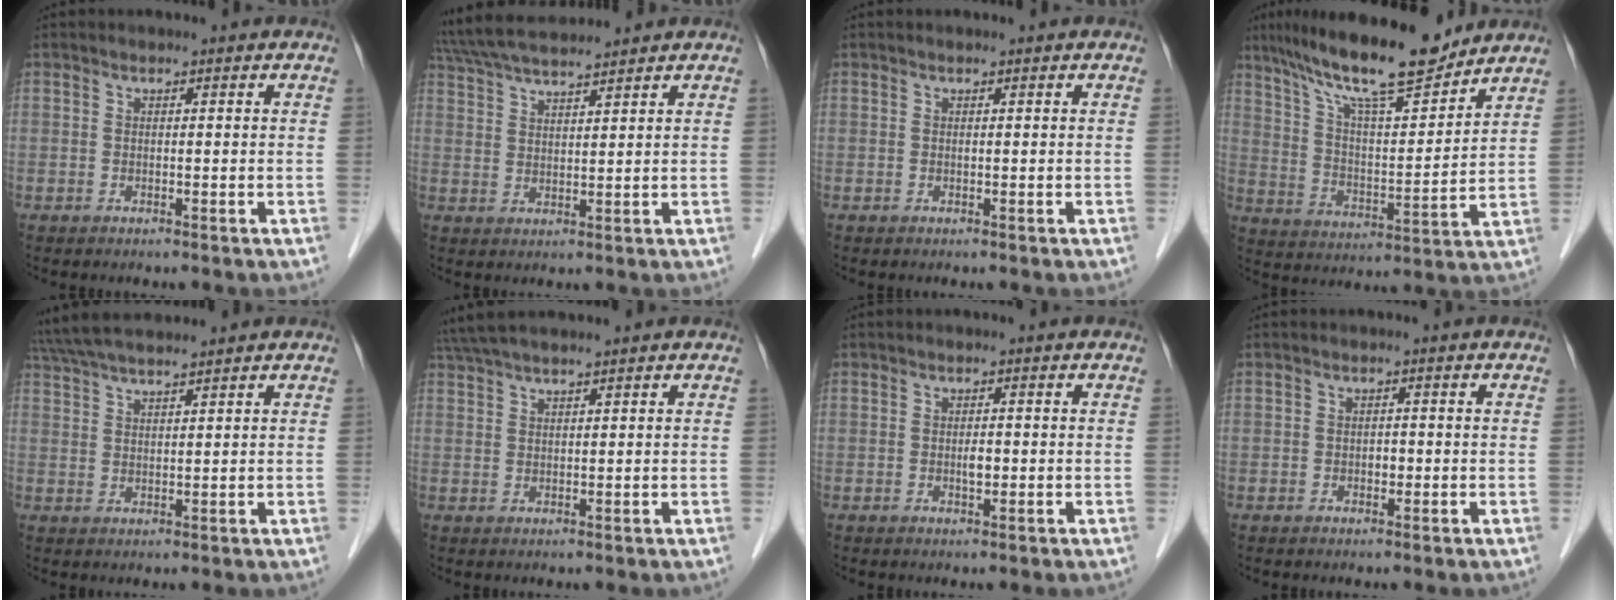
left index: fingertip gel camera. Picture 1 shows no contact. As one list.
[{"total": 10.4, "force": [9.5, 0.4, 4.2], "torque": [-0.084, 0.028, 0.167]}, {"total": 0.0}, {"total": 15.5, "force": [12.9, 2.0, 8.3], "torque": [-0.147, 0.006, 0.227]}, {"total": 9.5, "force": [8.5, 0.4, 4.1], "torque": [-0.080, 0.029, 0.150]}, {"total": 7.5, "force": [6.6, -0.1, 3.7], "torque": [-0.064, 0.035, 0.113]}, {"total": 1.3, "force": [-0.2, 0.5, 1.2], "torque": [-0.022, 0.000, -0.002]}, {"total": 0.9, "force": [-0.2, 0.6, 0.6], "torque": [-0.010, 0.002, -0.005]}]